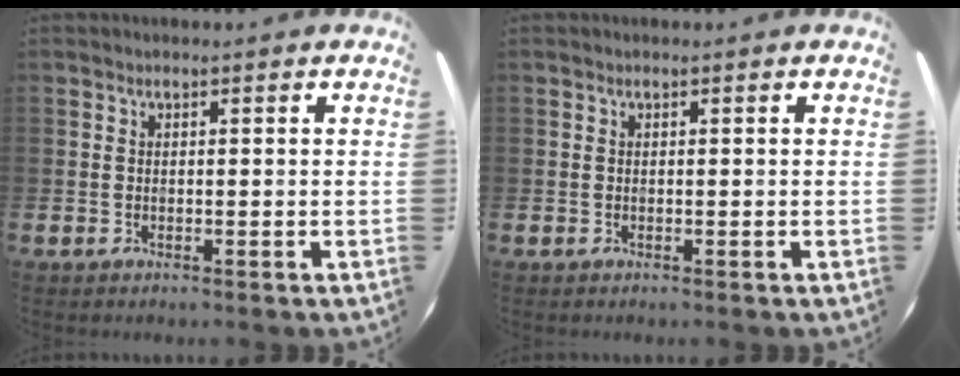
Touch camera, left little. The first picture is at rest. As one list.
[{"total": 0.0}]